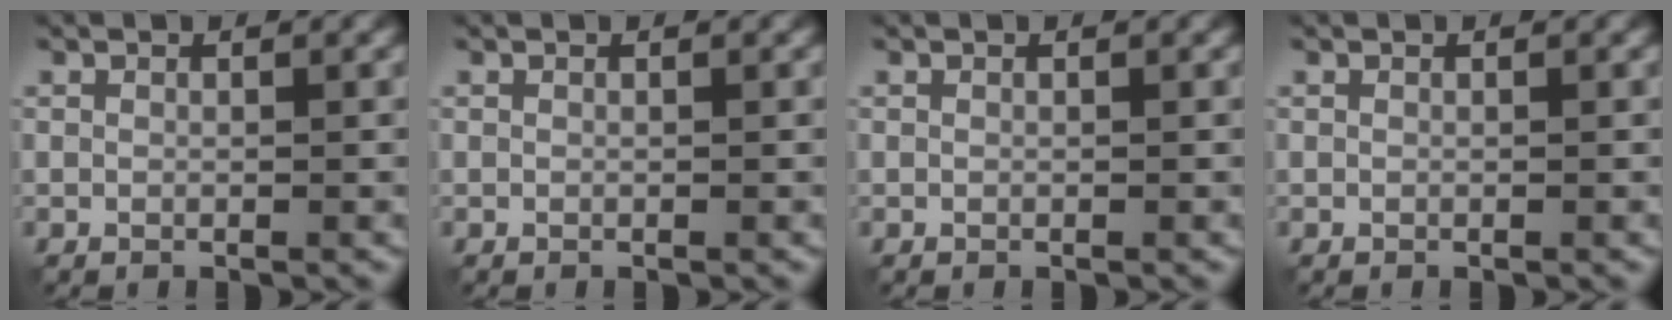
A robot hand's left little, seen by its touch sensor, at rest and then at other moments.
{"total": 0.0}
{"total": 0.0}
{"total": 0.0}